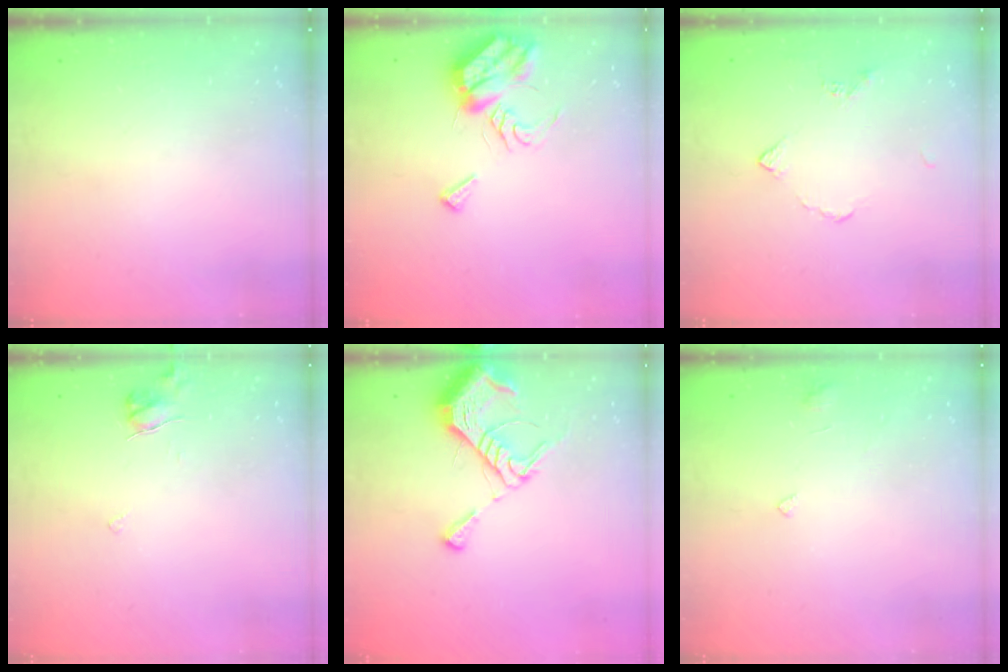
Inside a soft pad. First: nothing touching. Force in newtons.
{"total": 11.5, "press": 11.4, "slide": 0.9}
{"total": 3.8, "press": 3.7, "slide": 0.7}
{"total": 4.6, "press": 4.6, "slide": 0.5}
{"total": 10.2, "press": 10.2, "slide": 1.1}
{"total": 3.3, "press": 3.3, "slide": 0.2}